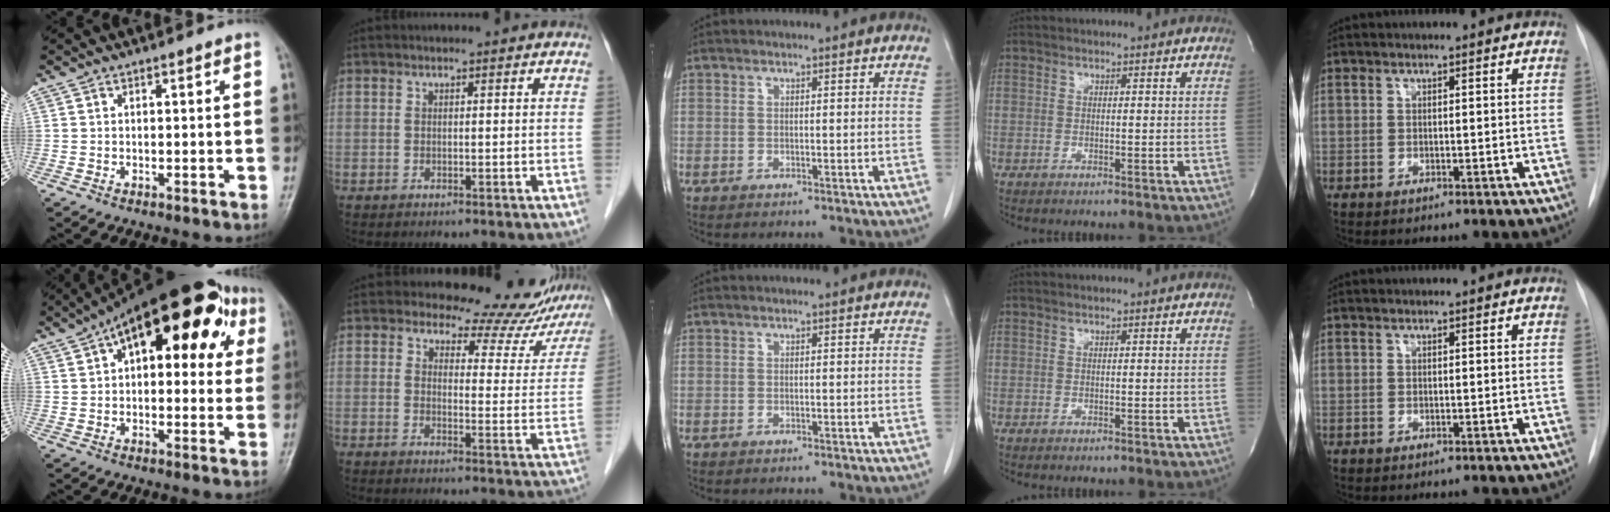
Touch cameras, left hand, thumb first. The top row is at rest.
{"thumb": {"total": 21.8, "force": [8.2, 10.5, 17.2], "torque": [-0.219, 0.038, 0.114]}, "index": {"total": 13.3, "force": [12.8, 3.4, 1.2], "torque": [0.012, -0.053, 0.122]}}